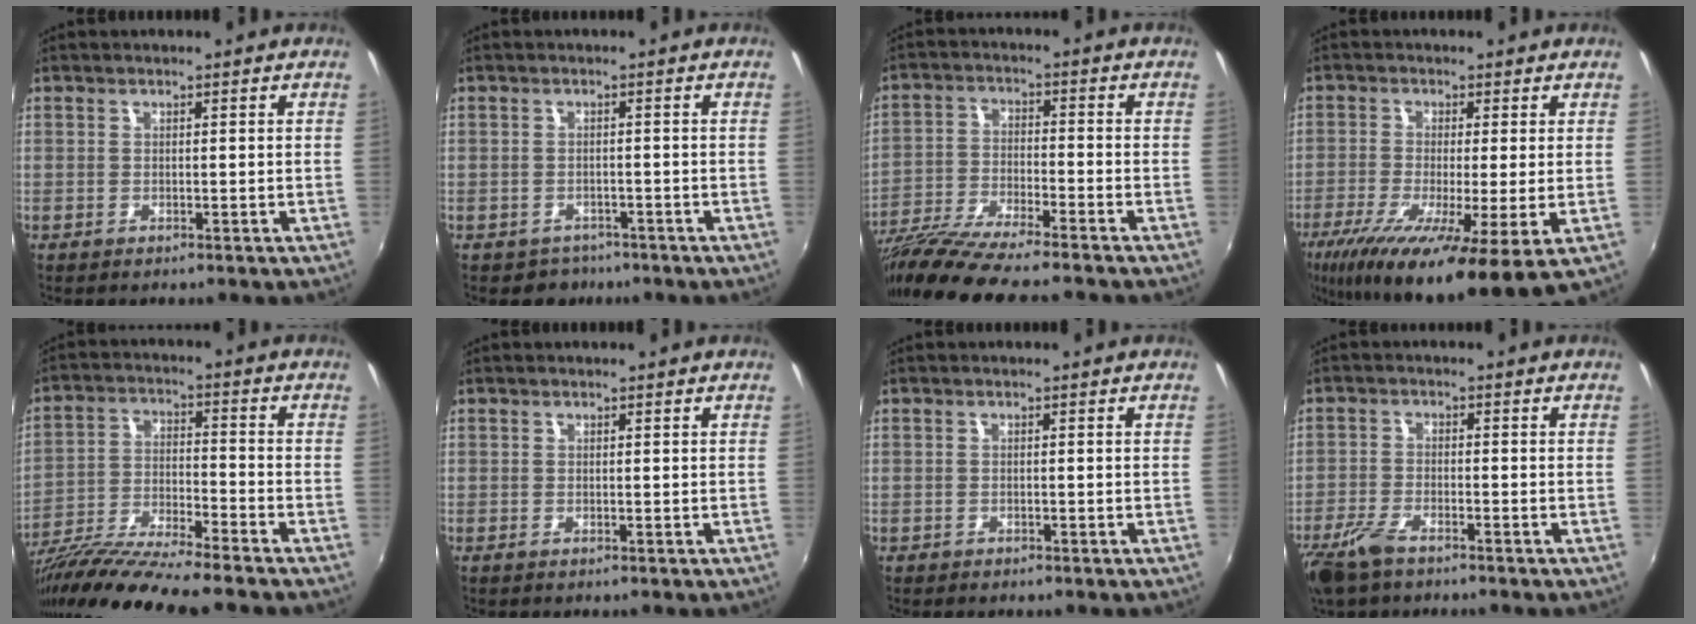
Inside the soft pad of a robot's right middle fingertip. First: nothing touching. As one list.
[{"total": 3.6, "force": [-2.5, 2.6, 0.1], "torque": [-0.013, -0.004, -0.038]}, {"total": 13.6, "force": [-11.8, 0.0, 6.8], "torque": [-0.149, -0.034, -0.219]}, {"total": 15.6, "force": [-6.9, 2.1, 13.8], "torque": [-0.264, -0.060, -0.118]}, {"total": 15.3, "force": [-13.1, -0.5, 7.8], "torque": [-0.159, -0.034, -0.239]}, {"total": 0.0}, {"total": 0.7, "force": [-0.6, 0.4, 0.0], "torque": [-0.005, -0.001, -0.010]}, {"total": 6.4, "force": [-4.7, 2.3, 3.7], "torque": [-0.100, -0.012, -0.094]}]